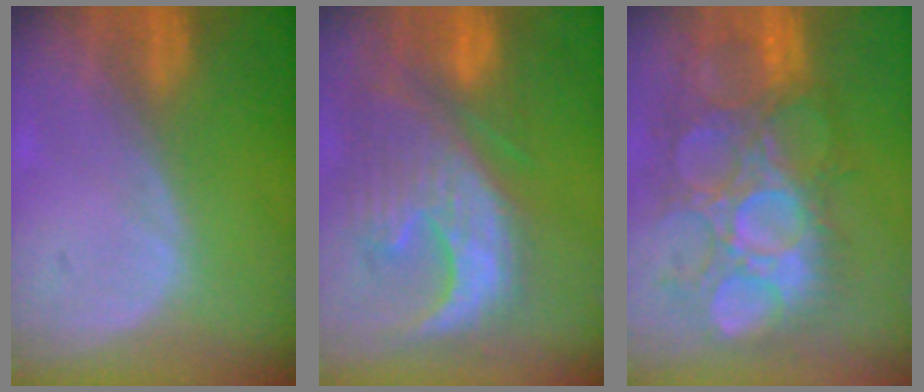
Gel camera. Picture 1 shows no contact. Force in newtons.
{"total": 13.3, "press": 11.3, "slide": 7.0}
{"total": 12.4, "press": 11.6, "slide": 4.3}